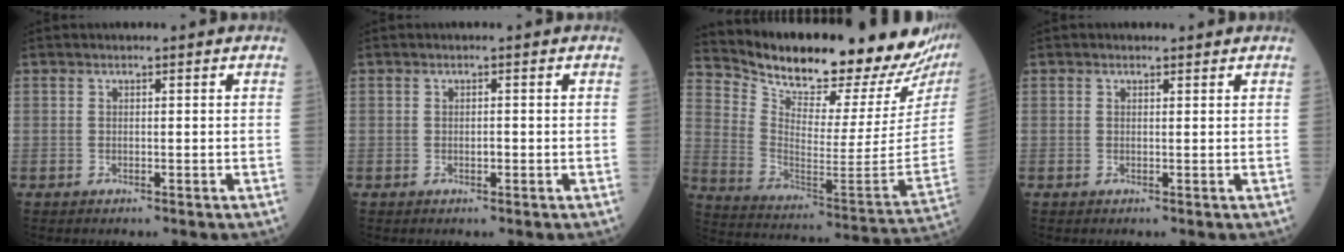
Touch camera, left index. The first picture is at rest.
{"total": 0.9, "force": [-0.3, 0.5, 0.7], "torque": [-0.011, 0.000, -0.006]}
{"total": 25.5, "force": [22.8, 3.4, 10.8], "torque": [-0.193, -0.092, 0.327]}
{"total": 0.6, "force": [0.5, 0.4, 0.1], "torque": [-0.005, -0.003, 0.003]}